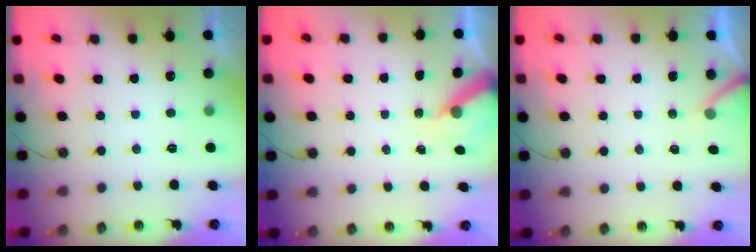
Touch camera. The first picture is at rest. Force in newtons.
{"total": 6.7, "press": 6.7, "slide": 0.5}
{"total": 2.5, "press": 2.5, "slide": 0.2}